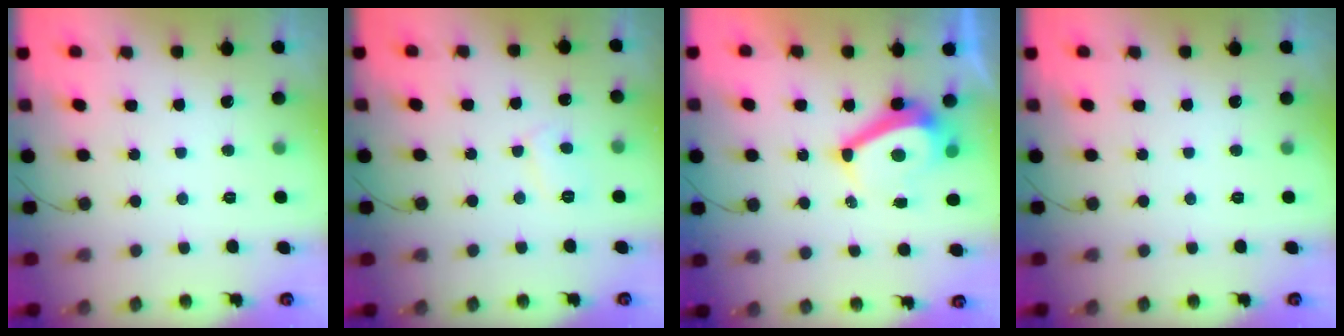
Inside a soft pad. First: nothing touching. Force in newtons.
{"total": 4.8, "press": 4.8, "slide": 0.6}
{"total": 8.5, "press": 8.4, "slide": 0.7}
{"total": 0.0}